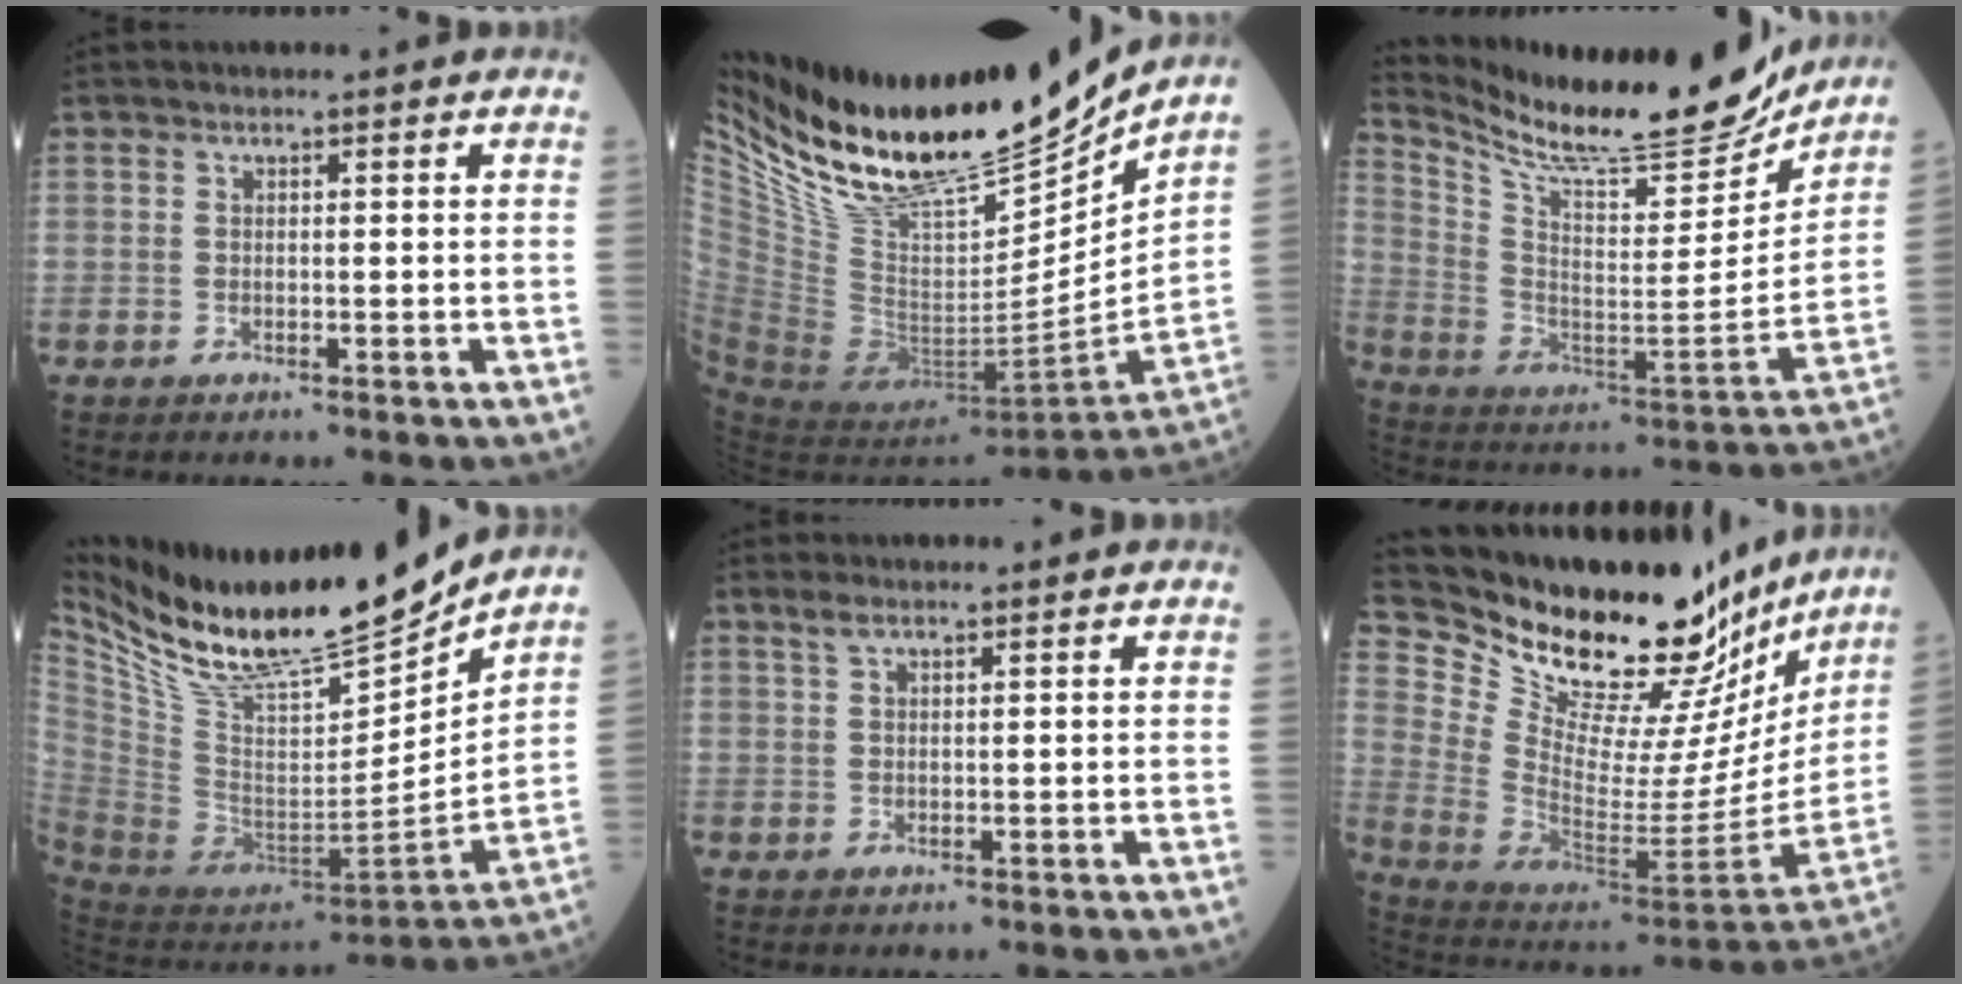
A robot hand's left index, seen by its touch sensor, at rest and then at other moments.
{"total": 26.5, "force": [23.1, 5.3, 11.9], "torque": [-0.209, -0.045, 0.388]}
{"total": 22.8, "force": [20.6, 3.3, 9.3], "torque": [-0.177, -0.055, 0.318]}
{"total": 23.7, "force": [20.2, 2.9, 12.1], "torque": [-0.221, -0.029, 0.353]}
{"total": 1.3, "force": [1.0, 0.2, 0.8], "torque": [-0.023, 0.010, 0.024]}
{"total": 30.1, "force": [25.8, 8.6, 13.0], "torque": [-0.214, -0.055, 0.377]}